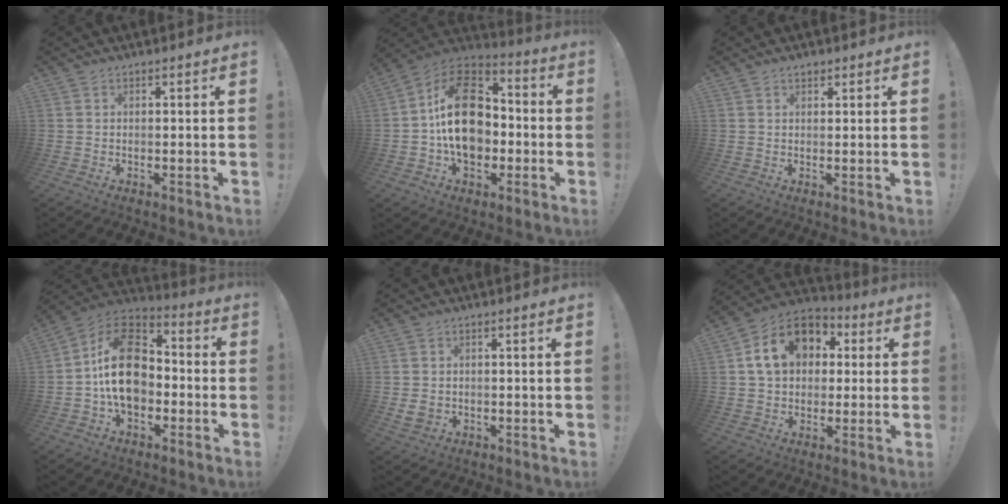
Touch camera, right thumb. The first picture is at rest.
{"total": 22.3, "force": [0.4, 16.0, 15.5], "torque": [-0.259, 0.023, 0.017]}
{"total": 1.3, "force": [0.9, 0.7, 0.5], "torque": [0.004, -0.006, 0.014]}
{"total": 20.1, "force": [-0.1, 14.4, 14.1], "torque": [-0.236, 0.030, 0.006]}
{"total": 3.0, "force": [0.0, 2.5, 1.6], "torque": [-0.024, 0.000, 0.000]}
{"total": 15.9, "force": [4.5, 12.3, 9.1], "torque": [-0.132, 0.005, 0.088]}